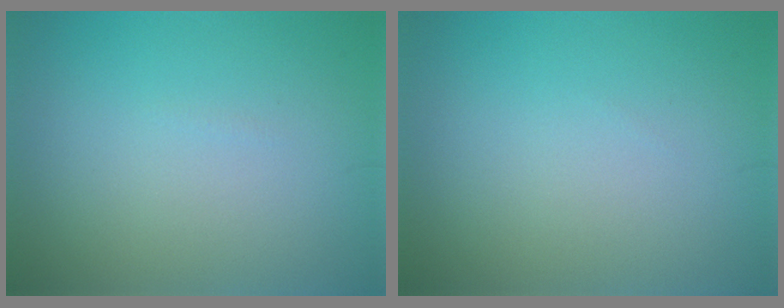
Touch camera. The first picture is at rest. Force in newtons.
{"total": 0.0}